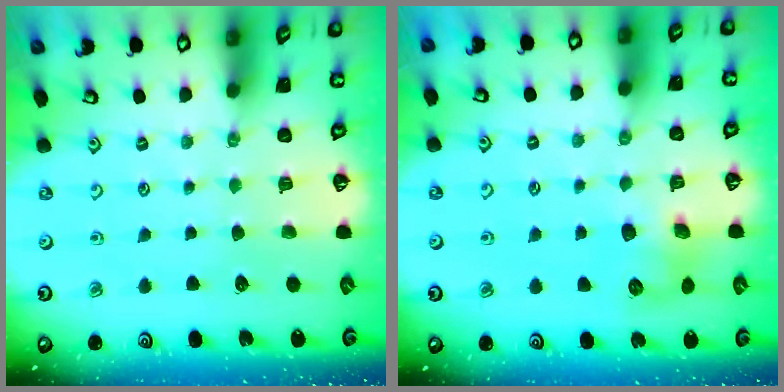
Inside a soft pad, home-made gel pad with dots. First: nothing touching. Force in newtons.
{"total": 8.3, "press": 8.3, "slide": 0.4}